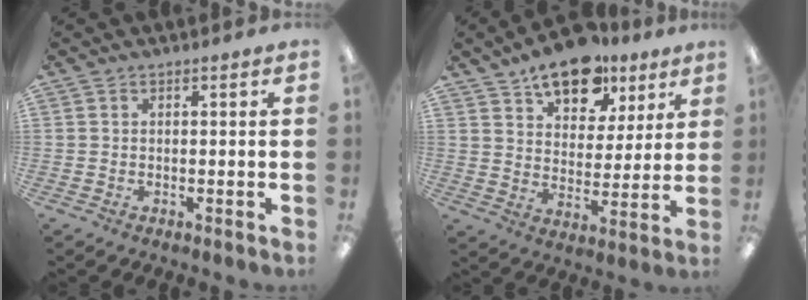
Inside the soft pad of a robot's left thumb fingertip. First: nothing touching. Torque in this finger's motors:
{"motor_torque": [0.40, 0.52, 1.40, -1.37, 0.12]}